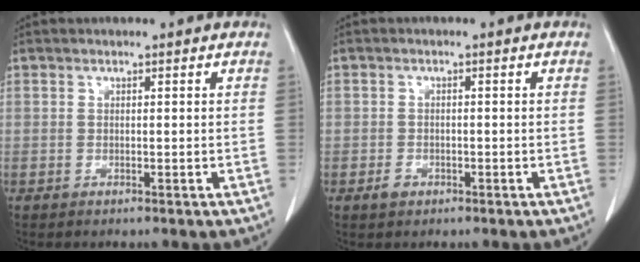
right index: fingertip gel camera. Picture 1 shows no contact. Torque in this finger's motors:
{"motor_torque": [-0.23, -0.05, -0.80, -0.21]}